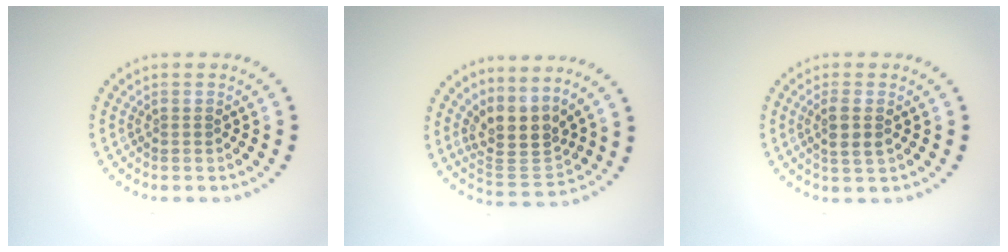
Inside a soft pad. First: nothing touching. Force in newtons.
{"total": 3.8, "press": 3.1, "slide": 2.2}
{"total": 2.0, "press": 1.8, "slide": 0.9}